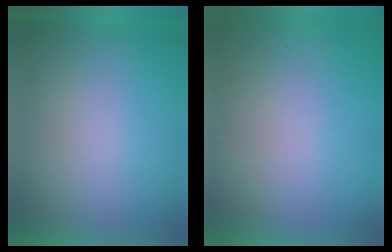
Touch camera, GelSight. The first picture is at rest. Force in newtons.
{"total": 9.4}